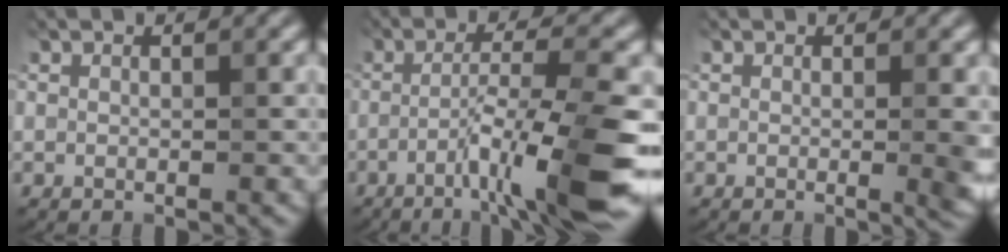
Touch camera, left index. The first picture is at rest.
{"total": 9.4, "force": [-4.3, 0.9, 8.4], "torque": [-0.125, 0.010, -0.073]}
{"total": 2.7, "force": [-0.1, 0.7, 2.6], "torque": [-0.025, -0.004, -0.004]}